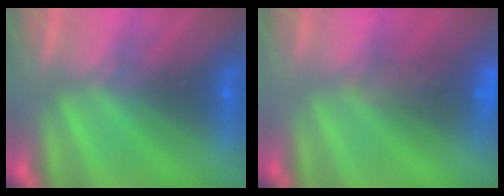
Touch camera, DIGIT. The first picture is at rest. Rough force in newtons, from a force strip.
{"total": 8.2}